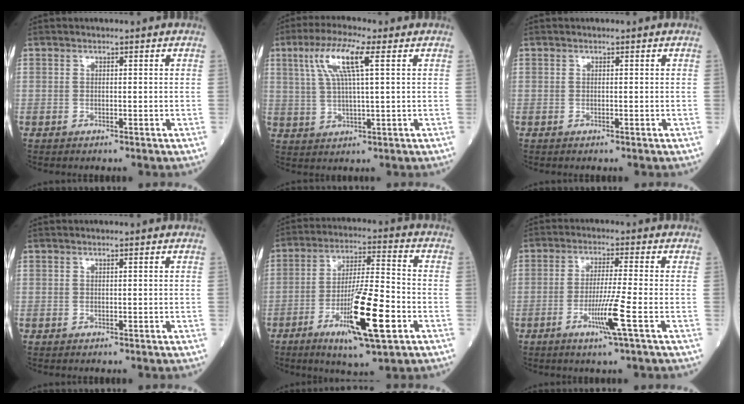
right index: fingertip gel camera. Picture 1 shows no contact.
{"total": 8.6, "force": [3.3, 0.7, 7.9], "torque": [-0.166, 0.018, 0.064]}
{"total": 0.0}
{"total": 0.0}
{"total": 14.2, "force": [-5.8, 1.4, 12.9], "torque": [-0.229, -0.019, -0.097]}
{"total": 6.5, "force": [-2.5, -1.0, 5.9], "torque": [-0.114, -0.017, -0.050]}